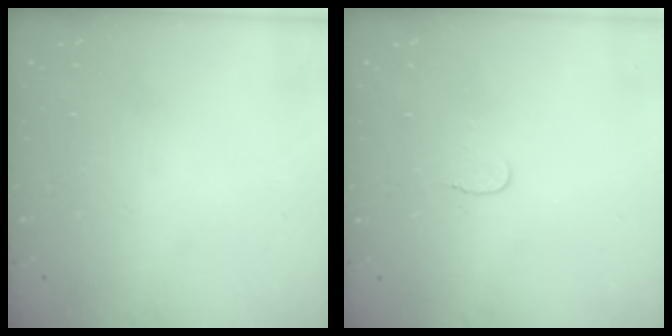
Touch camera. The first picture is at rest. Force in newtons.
{"total": 3.5, "press": 3.5, "slide": 0.4}